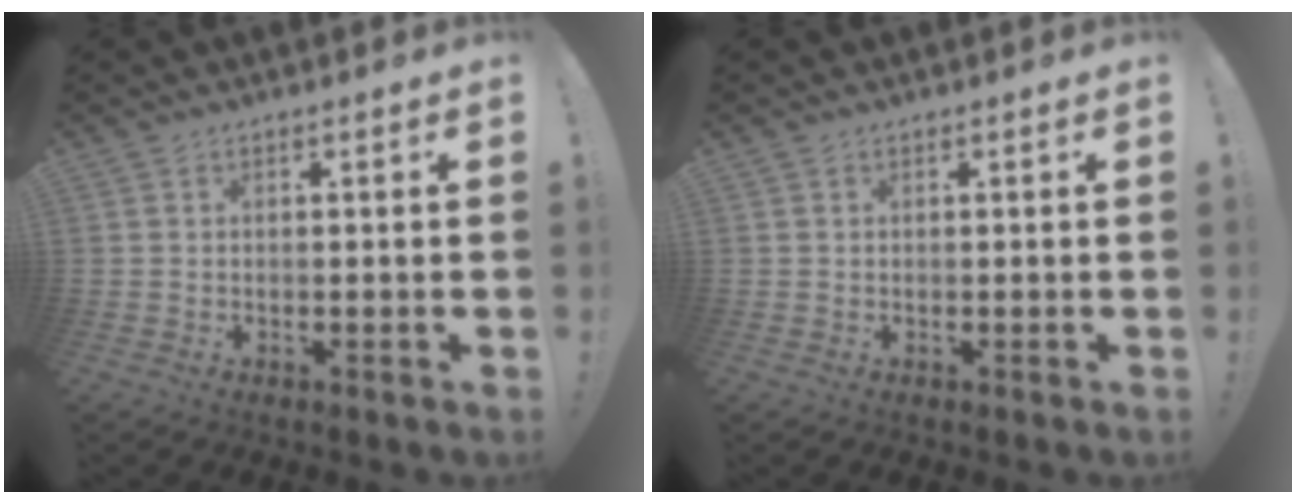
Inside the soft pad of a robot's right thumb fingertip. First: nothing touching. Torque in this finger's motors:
{"motor_torque": [0.05, 0.02, -0.14, 0.08, 0.04]}